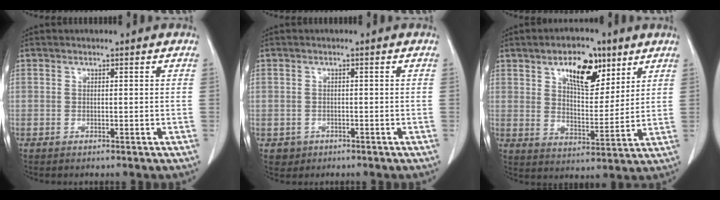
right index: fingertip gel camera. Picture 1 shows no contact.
{"total": 2.1, "force": [-0.8, 2.0, 0.0], "torque": [0.002, 0.009, -0.009]}
{"total": 10.9, "force": [6.0, 4.9, 7.6], "torque": [-0.123, 0.008, 0.105]}